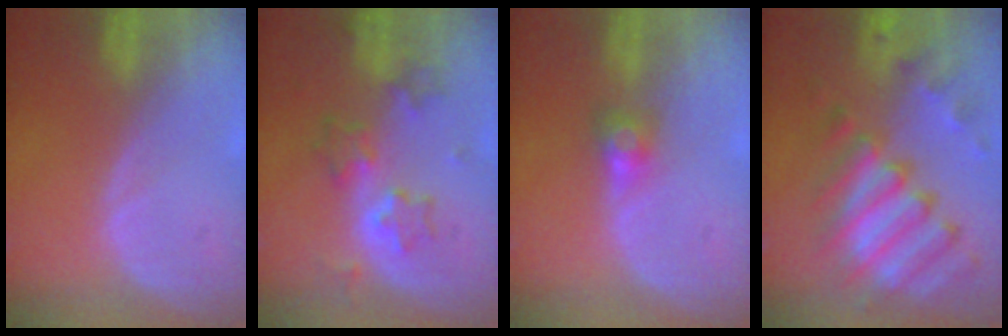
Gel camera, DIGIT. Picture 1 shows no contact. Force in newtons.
{"total": 6.1, "press": 5.8, "slide": 1.9}
{"total": 2.7, "press": 2.5, "slide": 0.9}
{"total": 11.4, "press": 9.9, "slide": 5.7}